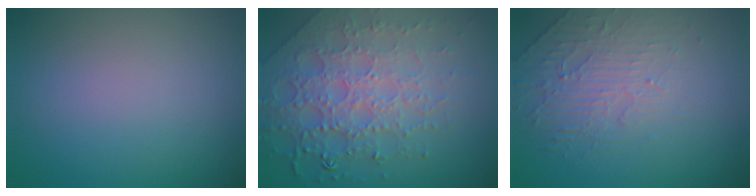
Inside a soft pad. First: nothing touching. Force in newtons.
{"total": 7.8, "press": 5.6, "slide": 5.5}
{"total": 2.5, "press": 1.8, "slide": 1.6}